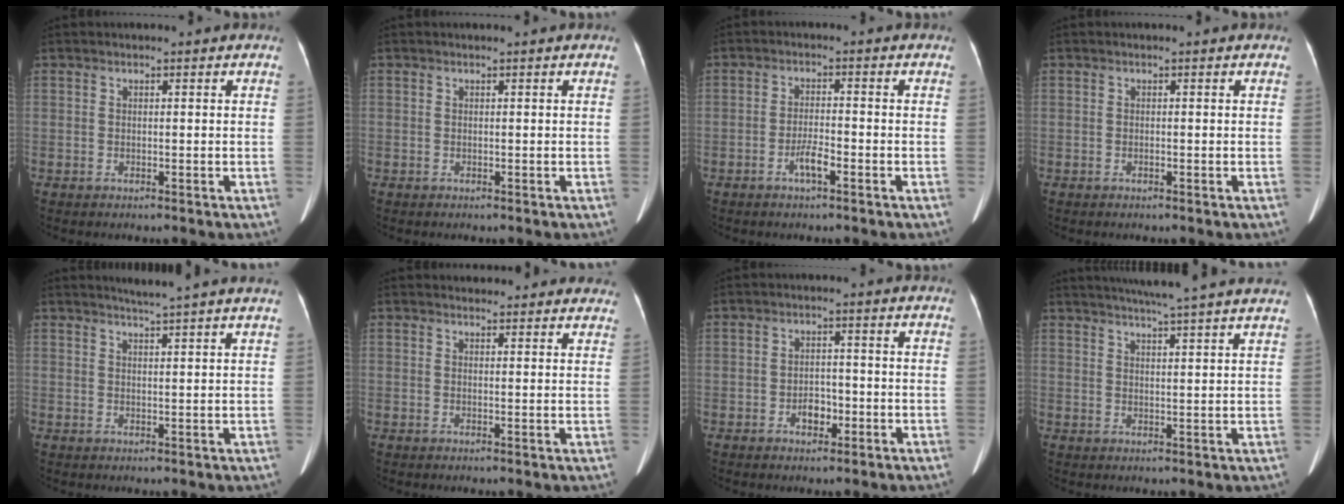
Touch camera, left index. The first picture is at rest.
{"total": 0.0}
{"total": 3.0, "force": [-1.8, 0.4, 2.4], "torque": [-0.048, -0.001, -0.033]}
{"total": 0.0}
{"total": 5.8, "force": [5.1, -1.3, 2.4], "torque": [-0.038, 0.006, 0.061]}
{"total": 10.6, "force": [10.1, 2.9, 1.8], "torque": [0.007, 0.009, 0.093]}
{"total": 2.9, "force": [-1.4, 1.8, 1.8], "torque": [-0.029, 0.005, -0.019]}
{"total": 15.2, "force": [13.3, -0.9, 7.2], "torque": [-0.118, 0.002, 0.165]}